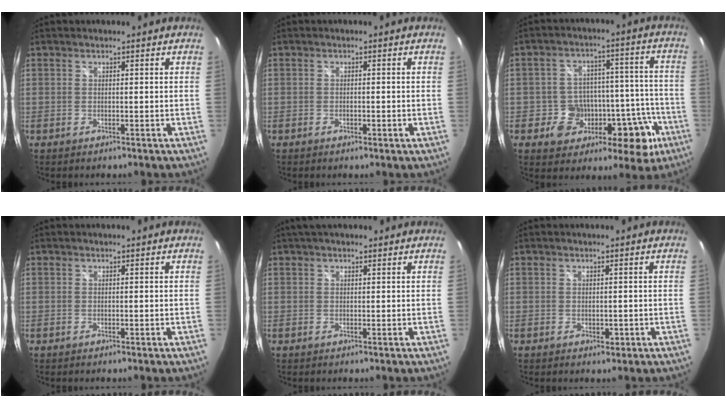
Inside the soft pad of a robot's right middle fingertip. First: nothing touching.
{"total": 1.3, "force": [-0.6, 0.3, 1.0], "torque": [-0.016, -0.001, -0.012]}
{"total": 14.6, "force": [-6.3, 10.7, 7.7], "torque": [-0.116, 0.032, -0.073]}
{"total": 0.0}
{"total": 3.9, "force": [2.8, 1.5, 2.2], "torque": [-0.033, 0.015, 0.039]}
{"total": 1.2, "force": [-0.3, 0.9, 0.7], "torque": [-0.007, -0.003, -0.004]}